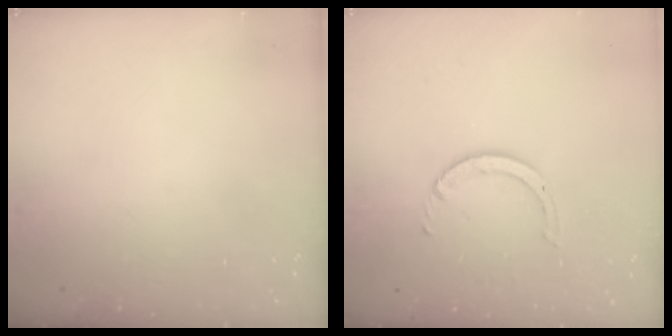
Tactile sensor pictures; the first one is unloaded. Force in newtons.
{"total": 2.5, "press": 2.5, "slide": 0.2}